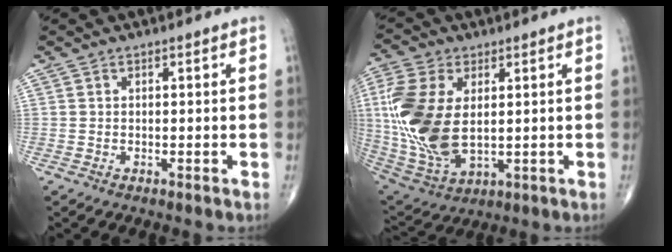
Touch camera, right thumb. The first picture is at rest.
{"total": 18.3, "force": [2.0, 10.4, 14.9], "torque": [-0.338, -0.016, 0.050]}